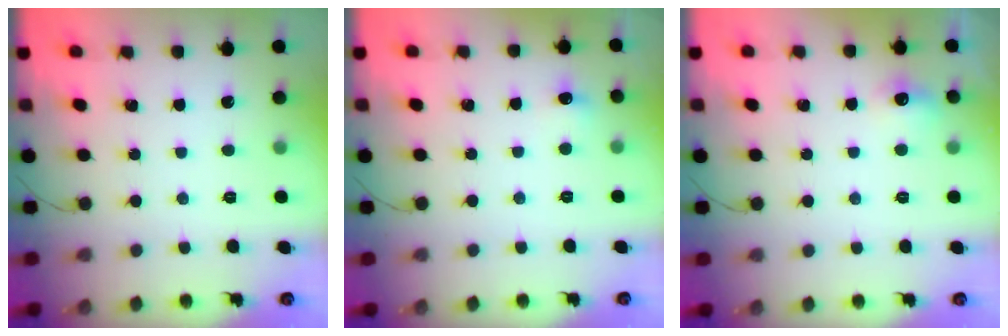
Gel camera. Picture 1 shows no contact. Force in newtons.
{"total": 4.5, "press": 4.3, "slide": 1.3}
{"total": 5.3, "press": 5.1, "slide": 1.2}